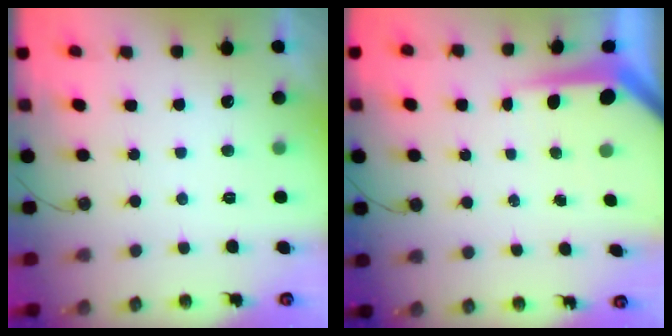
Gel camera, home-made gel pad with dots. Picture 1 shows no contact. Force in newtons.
{"total": 6.2, "press": 6.2, "slide": 0.5}